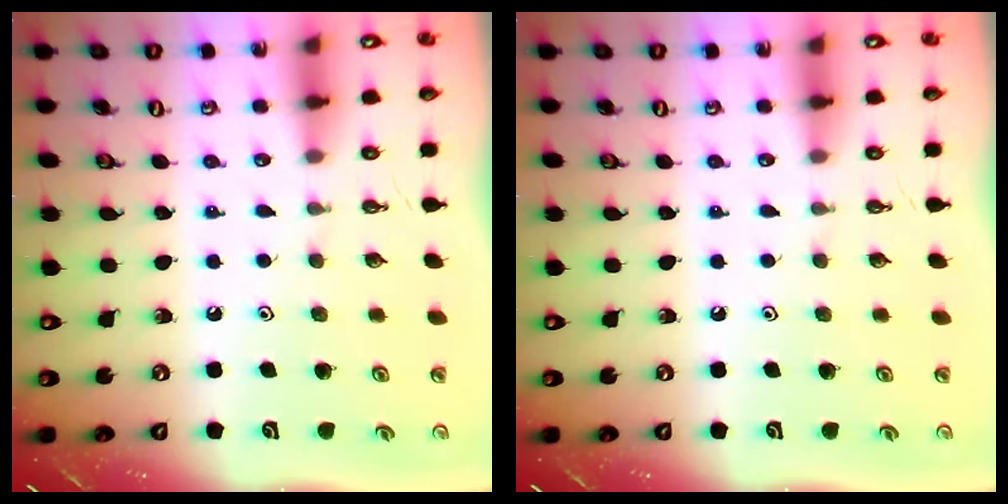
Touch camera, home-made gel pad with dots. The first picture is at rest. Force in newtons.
{"total": 0.0}